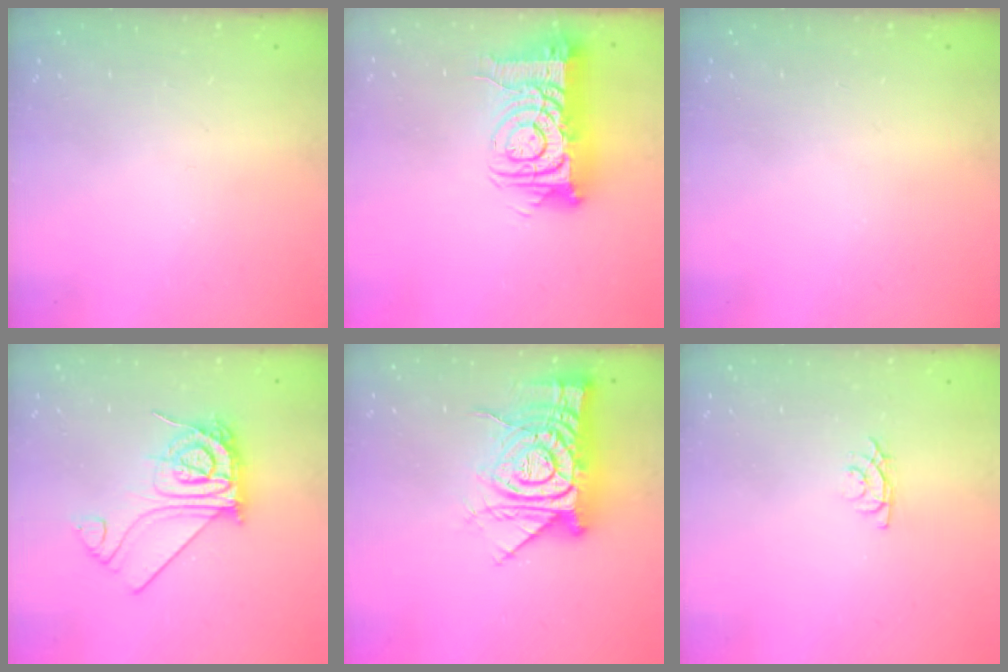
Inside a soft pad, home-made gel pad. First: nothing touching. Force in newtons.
{"total": 15.4, "press": 15.4, "slide": 1.3}
{"total": 0.0}
{"total": 13.7, "press": 13.6, "slide": 1.2}
{"total": 18.4, "press": 18.3, "slide": 1.8}
{"total": 3.0, "press": 3.0, "slide": 0.5}